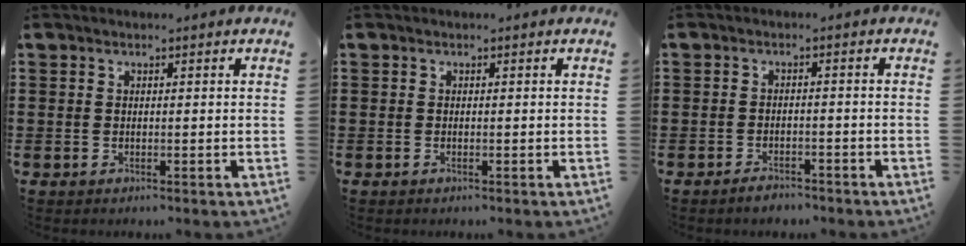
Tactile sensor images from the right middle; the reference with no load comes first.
{"total": 0.0}
{"total": 2.0, "force": [-1.9, 0.4, 0.3], "torque": [-0.011, 0.000, -0.038]}